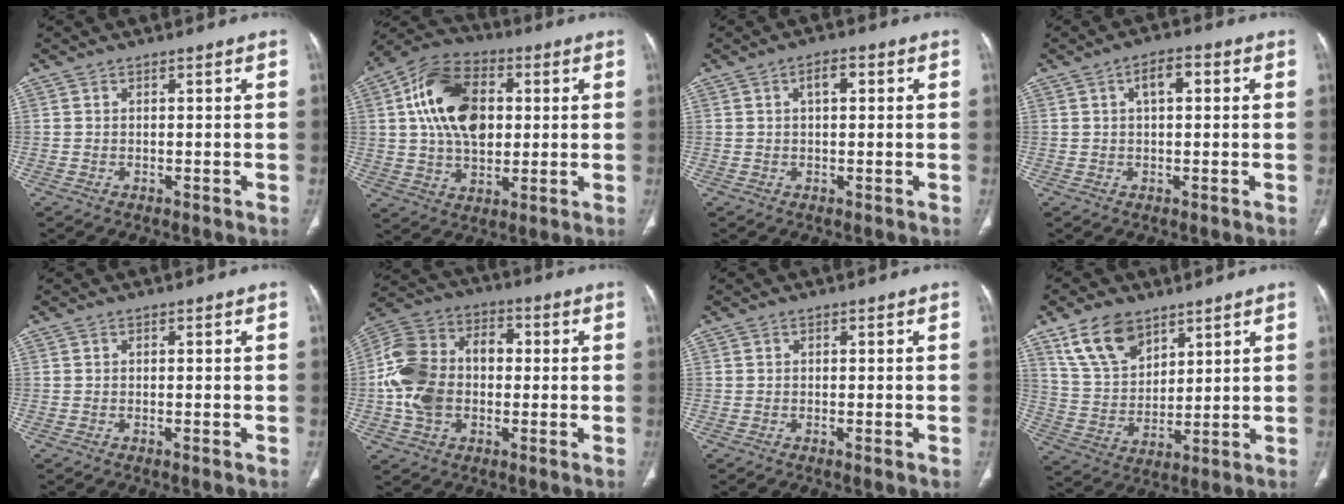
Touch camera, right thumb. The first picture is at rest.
{"total": 17.4, "force": [3.2, 11.4, 12.8], "torque": [-0.201, 0.008, 0.053]}
{"total": 3.1, "force": [0.9, 1.6, 2.6], "torque": [-0.040, 0.010, 0.014]}
{"total": 4.4, "force": [1.2, 2.1, 3.6], "torque": [-0.054, 0.012, 0.016]}
{"total": 0.6, "force": [-0.2, 0.1, 0.6], "torque": [-0.011, -0.001, -0.002]}
{"total": 16.4, "force": [-0.7, 11.8, 11.3], "torque": [-0.206, 0.040, -0.017]}
{"total": 1.0, "force": [-0.3, 0.2, 1.0], "torque": [-0.017, -0.002, -0.004]}
{"total": 11.8, "force": [7.6, 6.9, 6.0], "torque": [-0.094, -0.031, 0.155]}